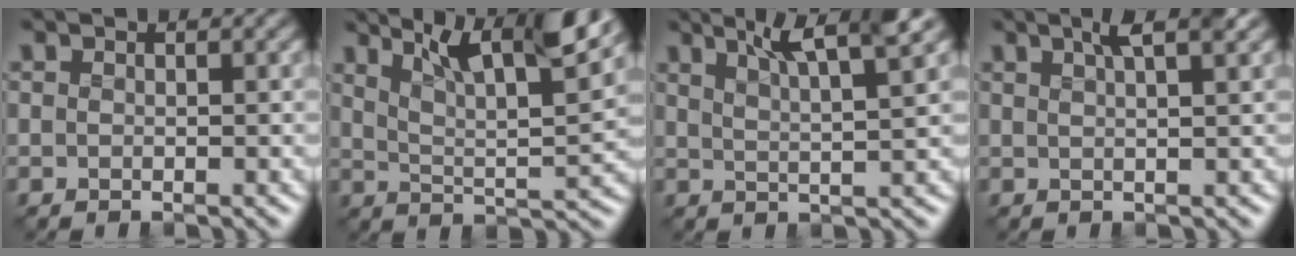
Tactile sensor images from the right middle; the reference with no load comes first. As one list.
[{"total": 9.9, "force": [6.4, 2.5, 7.1], "torque": [-0.114, 0.012, 0.093]}, {"total": 5.8, "force": [3.8, 0.9, 4.3], "torque": [-0.067, 0.014, 0.060]}, {"total": 4.0, "force": [2.3, 1.2, 3.1], "torque": [-0.028, 0.018, 0.016]}]